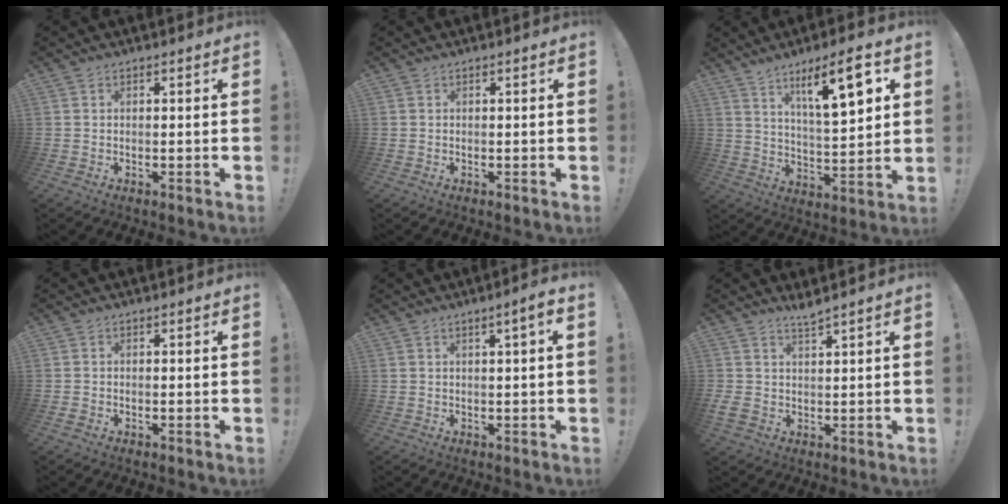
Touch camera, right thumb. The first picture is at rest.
{"total": 0.0}
{"total": 14.7, "force": [7.7, 3.3, 12.1], "torque": [-0.187, -0.036, 0.115]}
{"total": 0.9, "force": [-0.6, 0.5, 0.5], "torque": [-0.008, 0.002, -0.009]}
{"total": 3.2, "force": [0.7, 0.0, 3.2], "torque": [-0.042, -0.002, 0.006]}
{"total": 3.9, "force": [3.2, 0.9, 2.1], "torque": [-0.028, -0.023, 0.057]}